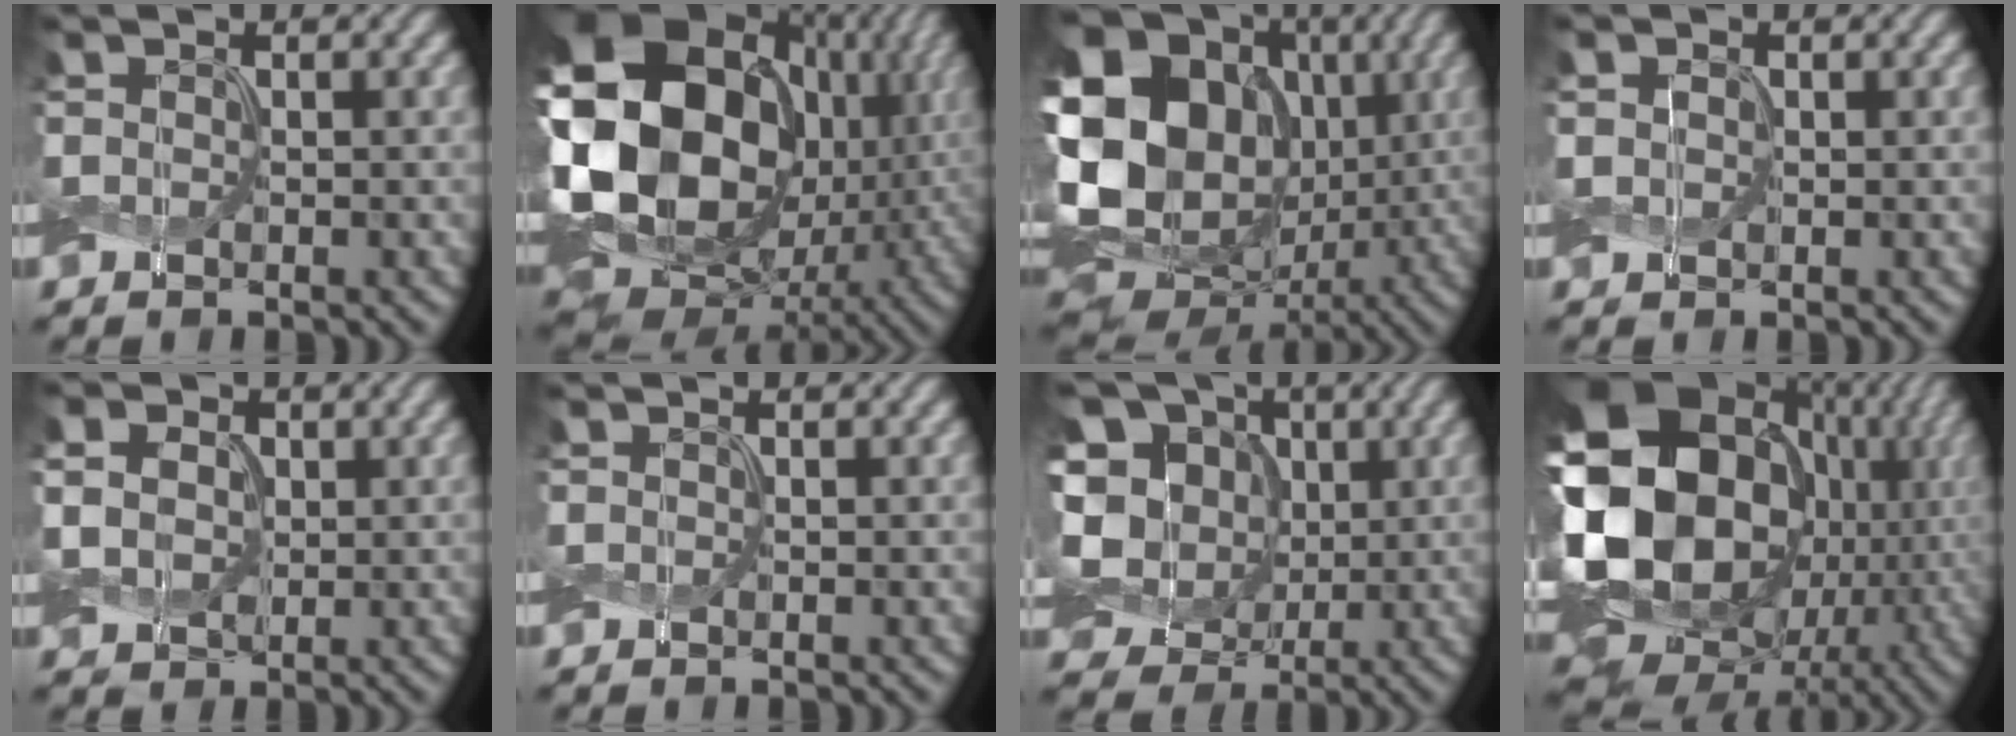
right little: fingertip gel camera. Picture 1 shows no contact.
{"total": 22.8, "force": [2.8, 18.2, 13.5], "torque": [-0.289, -0.020, 0.055]}
{"total": 21.8, "force": [2.5, 17.9, 12.1], "torque": [-0.265, 0.012, 0.028]}
{"total": 1.0, "force": [0.2, 0.9, 0.5], "torque": [-0.008, 0.001, 0.003]}
{"total": 6.2, "force": [1.7, 4.9, 3.4], "torque": [-0.081, 0.025, 0.006]}
{"total": 0.0}
{"total": 13.0, "force": [1.6, 11.2, 6.4], "torque": [-0.171, 0.017, 0.018]}
{"total": 22.7, "force": [0.3, 19.2, 12.1], "torque": [-0.250, -0.013, -0.026]}